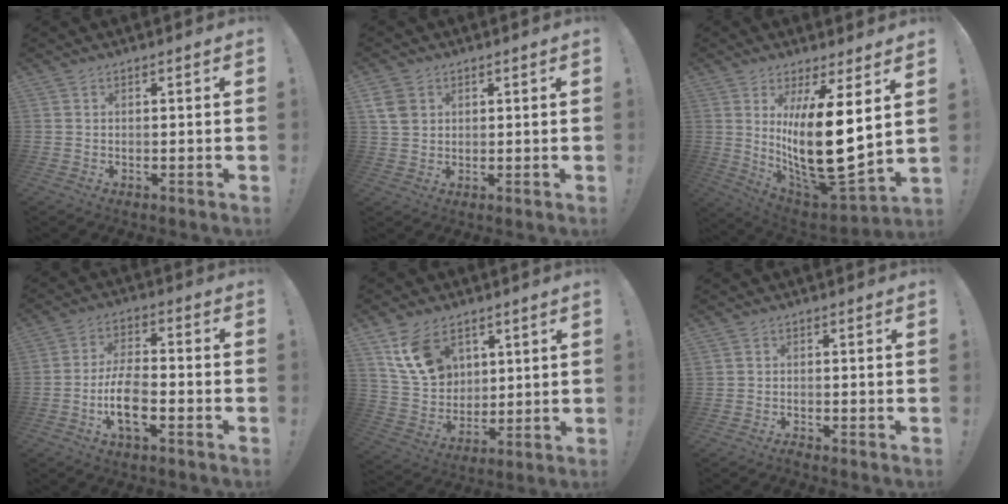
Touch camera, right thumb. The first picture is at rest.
{"total": 6.0, "force": [2.2, 4.9, 2.8], "torque": [-0.055, 0.000, 0.046]}
{"total": 21.5, "force": [4.2, 7.4, 19.7], "torque": [-0.345, -0.064, 0.075]}
{"total": 10.8, "force": [-4.2, 4.6, 8.8], "torque": [-0.189, 0.008, -0.073]}
{"total": 13.8, "force": [7.3, 9.5, 6.8], "torque": [-0.120, -0.025, 0.148]}
{"total": 1.5, "force": [-1.5, -0.2, 0.3], "torque": [-0.011, 0.006, -0.026]}